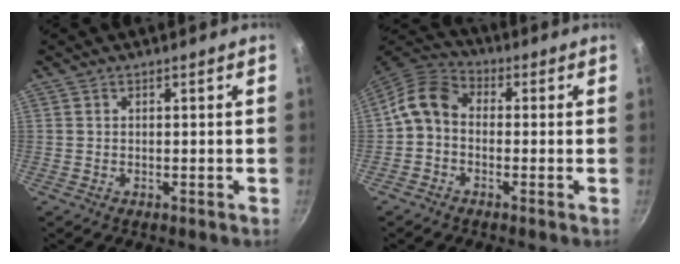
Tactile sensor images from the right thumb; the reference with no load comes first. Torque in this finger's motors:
{"motor_torque": [-0.28, 0.52, -0.02, 0.05, 0.24]}